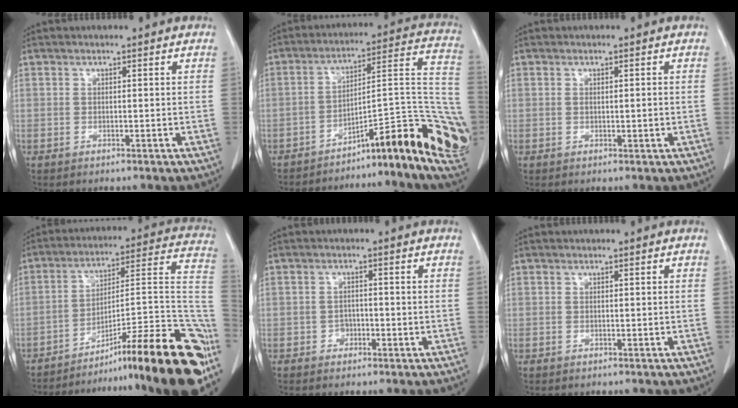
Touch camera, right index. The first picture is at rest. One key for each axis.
{"total": 21.6, "fx": -11.1, "fy": 3.5, "fz": 18.2, "tx": -0.150, "ty": 0.047, "tz": -0.151}
{"total": 0.9, "fx": -0.1, "fy": 0.2, "fz": 0.8, "tx": -0.026, "ty": 0.003, "tz": 0.003}
{"total": 26.4, "fx": -18.2, "fy": 1.0, "fz": 19.2, "tx": -0.165, "ty": 0.016, "tz": -0.275}
{"total": 1.6, "fx": -0.8, "fy": 1.3, "fz": 0.5, "tx": -0.001, "ty": 0.007, "tz": -0.012}
{"total": 0.0}